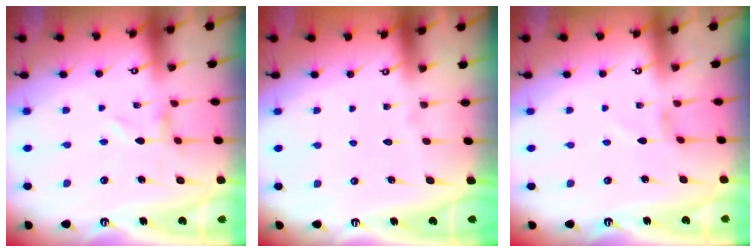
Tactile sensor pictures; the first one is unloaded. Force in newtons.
{"total": 1.7, "press": 1.7, "slide": 0.1}
{"total": 0.0}